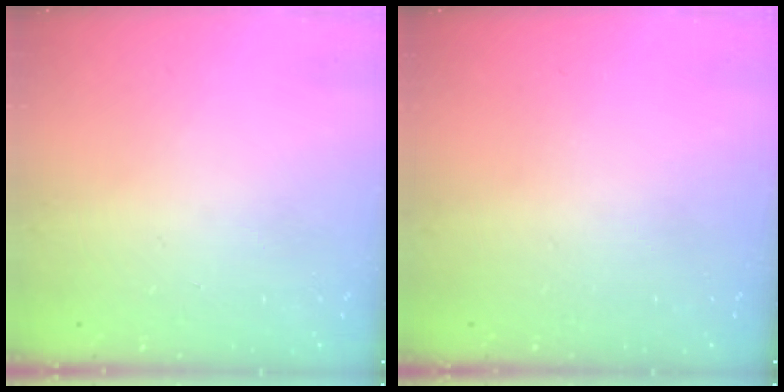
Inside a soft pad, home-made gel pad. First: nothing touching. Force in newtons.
{"total": 0.0}